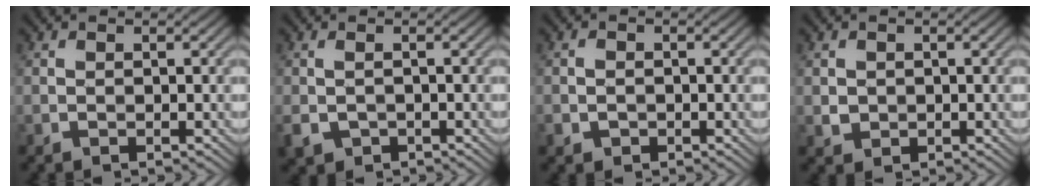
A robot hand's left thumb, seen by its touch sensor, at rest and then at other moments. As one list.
[{"total": 2.5, "force": [-0.9, 1.7, 1.6], "torque": [-0.048, -0.007, -0.017]}, {"total": 1.7, "force": [-0.6, 1.4, 0.7], "torque": [-0.017, -0.003, -0.012]}, {"total": 1.5, "force": [0.2, 1.5, 0.3], "torque": [-0.017, -0.004, 0.005]}]